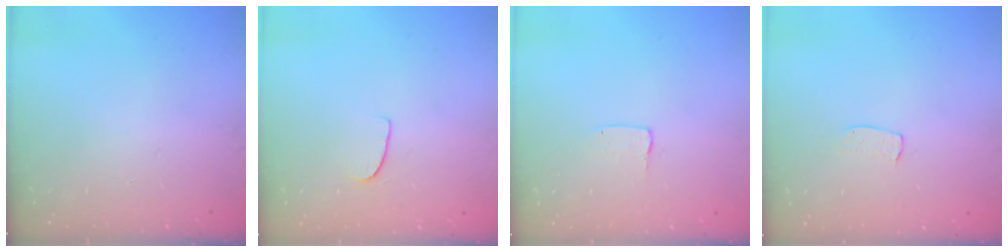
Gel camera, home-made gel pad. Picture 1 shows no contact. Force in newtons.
{"total": 5.4, "press": 5.4, "slide": 0.4}
{"total": 2.0, "press": 2.0, "slide": 0.2}
{"total": 4.5, "press": 4.5, "slide": 0.3}